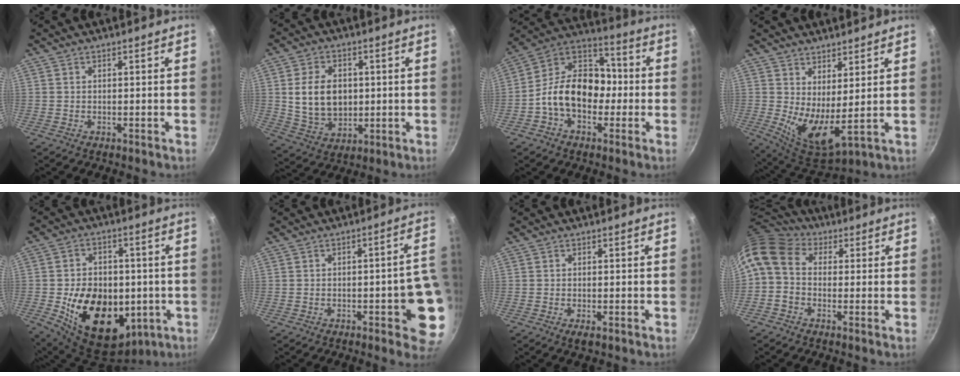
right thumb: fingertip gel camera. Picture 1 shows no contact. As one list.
[{"total": 11.6, "force": [1.0, 8.5, 7.9], "torque": [-0.121, -0.008, 0.031]}, {"total": 15.8, "force": [-2.8, 11.4, 10.6], "torque": [-0.128, 0.053, -0.070]}, {"total": 10.0, "force": [3.5, 3.4, 8.8], "torque": [-0.143, -0.052, 0.062]}, {"total": 21.3, "force": [-3.5, 15.0, 14.7], "torque": [-0.209, 0.007, -0.036]}, {"total": 11.1, "force": [-2.5, 3.3, 10.3], "torque": [-0.078, 0.020, -0.029]}, {"total": 1.9, "force": [-1.0, 0.7, 1.5], "torque": [-0.034, -0.001, -0.019]}, {"total": 9.8, "force": [1.0, 7.5, 6.3], "torque": [-0.116, 0.026, -0.002]}]